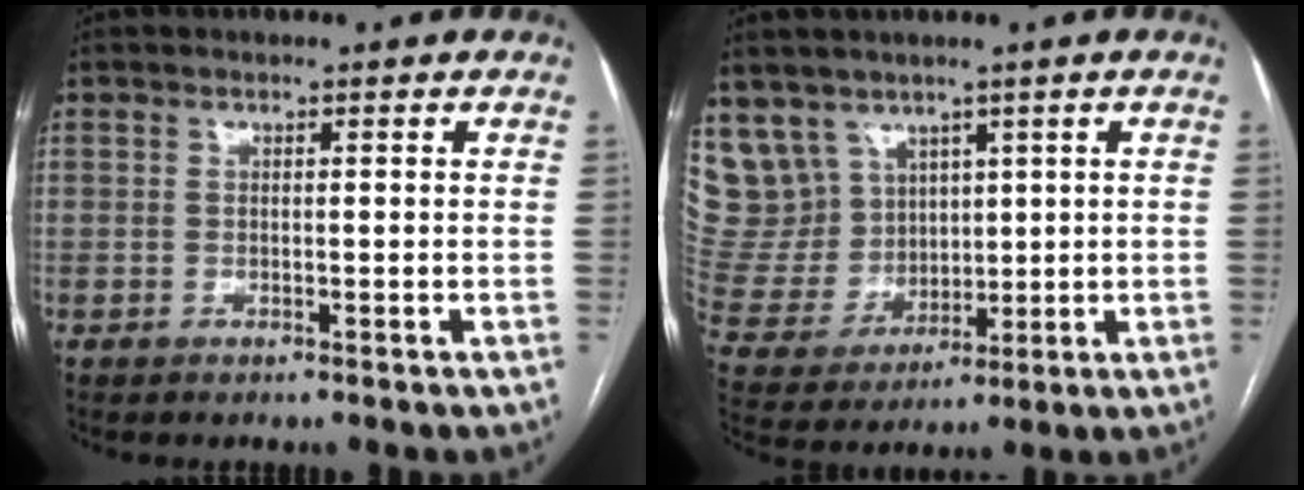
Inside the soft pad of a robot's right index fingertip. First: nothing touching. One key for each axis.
{"total": 10.4, "fx": 6.5, "fy": 8.1, "fz": 1.0, "tx": -0.041, "ty": 0.041, "tz": 0.153}